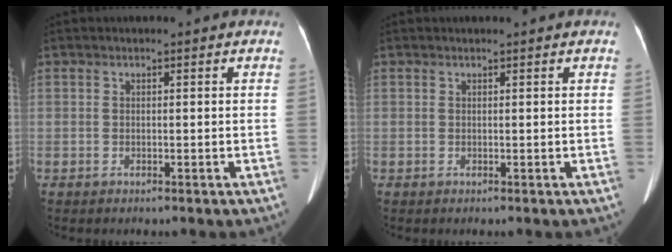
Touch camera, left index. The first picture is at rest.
{"total": 1.0, "force": [0.9, -0.1, 0.3], "torque": [-0.006, 0.014, 0.018]}